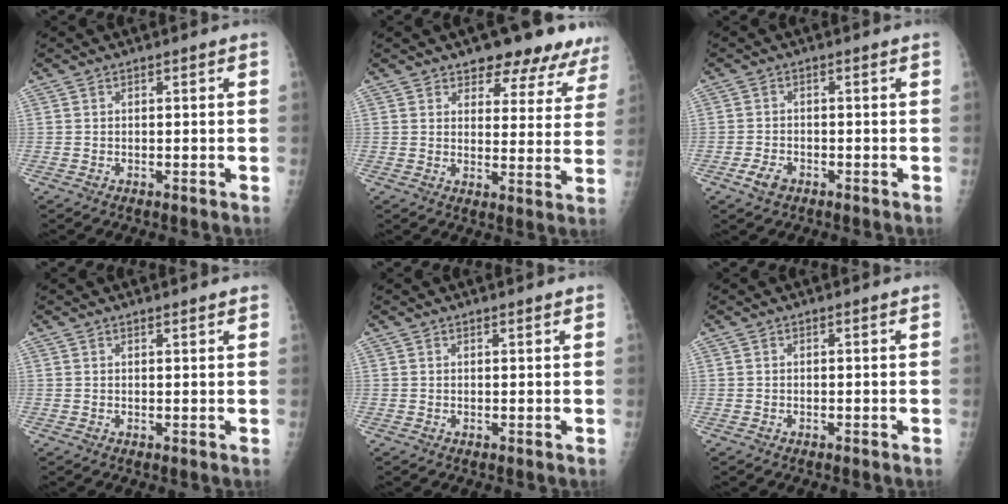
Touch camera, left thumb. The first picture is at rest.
{"total": 13.3, "force": [11.2, 5.4, 4.9], "torque": [0.000, -0.064, 0.120]}
{"total": 2.9, "force": [-1.6, 1.8, 1.7], "torque": [-0.032, 0.004, -0.026]}
{"total": 1.7, "force": [1.5, 0.2, 0.8], "torque": [-0.003, -0.003, 0.021]}
{"total": 1.0, "force": [0.9, 0.0, 0.4], "torque": [-0.004, -0.001, 0.014]}
{"total": 0.0}